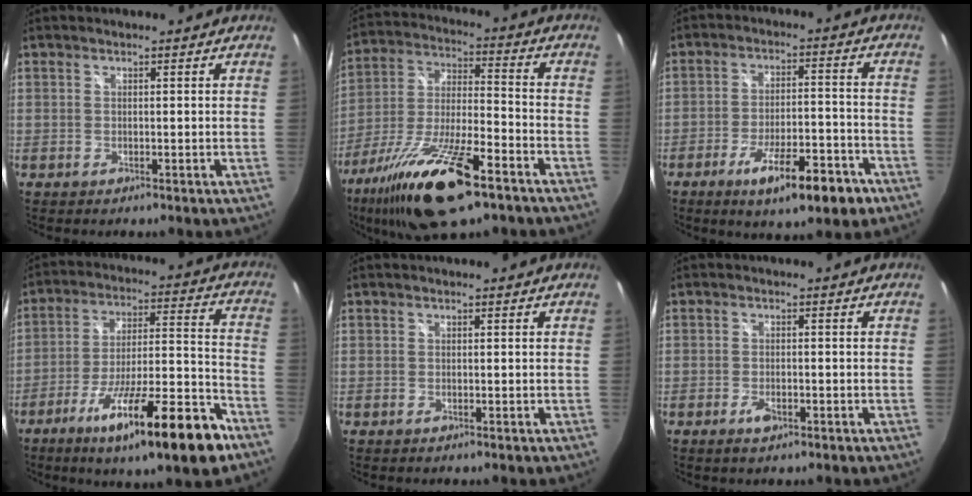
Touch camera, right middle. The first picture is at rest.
{"total": 21.4, "force": [-13.2, 5.9, 15.7], "torque": [-0.313, -0.044, -0.237]}
{"total": 12.7, "force": [-7.6, 3.3, 9.6], "torque": [-0.170, -0.011, -0.112]}
{"total": 21.3, "force": [-13.2, 2.7, 16.5], "torque": [-0.273, -0.041, -0.209]}
{"total": 0.0}
{"total": 2.5, "force": [-1.4, 1.2, 1.7], "torque": [-0.035, -0.005, -0.026]}